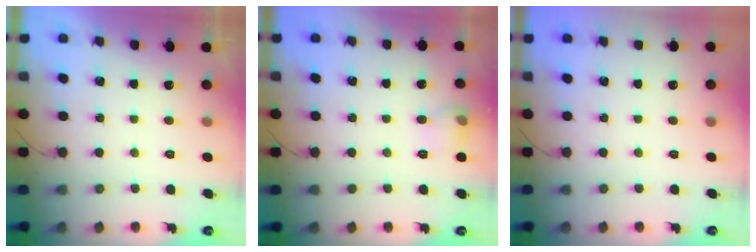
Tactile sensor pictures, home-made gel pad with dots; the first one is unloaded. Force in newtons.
{"total": 6.2, "press": 6.1, "slide": 1.3}
{"total": 0.0}